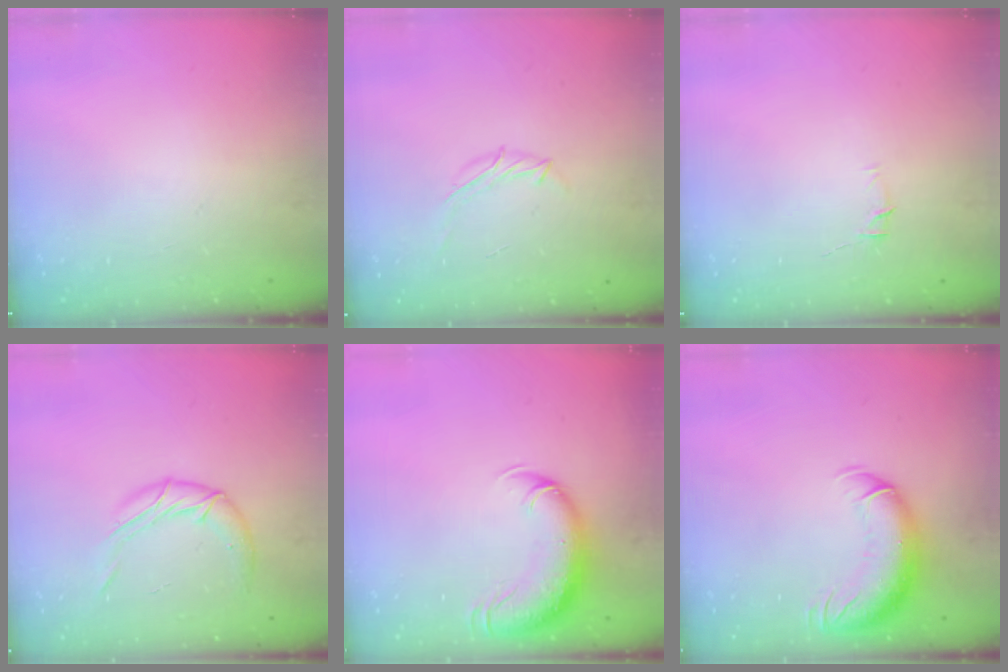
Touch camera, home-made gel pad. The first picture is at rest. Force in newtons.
{"total": 6.0, "press": 5.9, "slide": 1.1}
{"total": 4.5, "press": 4.4, "slide": 1.0}
{"total": 10.8, "press": 10.7, "slide": 1.3}
{"total": 10.6, "press": 10.3, "slide": 2.5}
{"total": 13.5, "press": 13.2, "slide": 2.9}